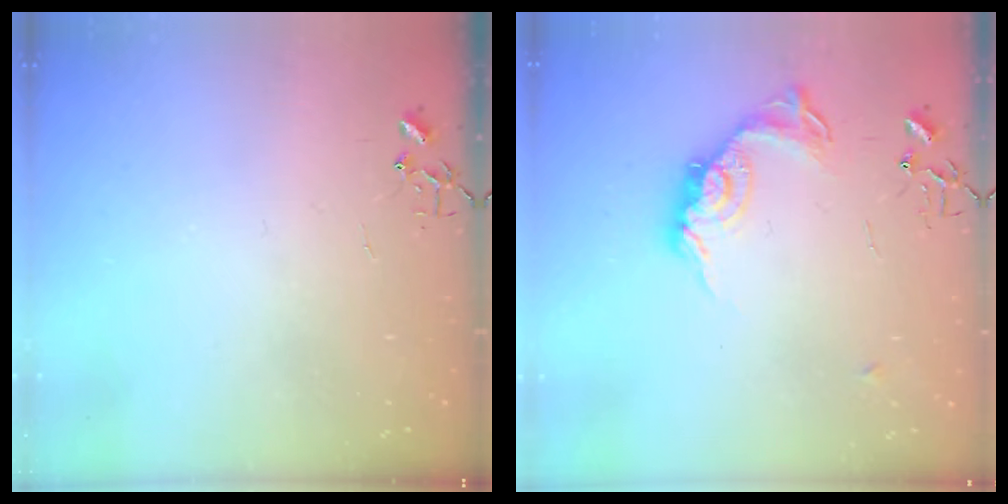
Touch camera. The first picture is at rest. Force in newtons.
{"total": 14.2, "press": 14.2, "slide": 0.6}